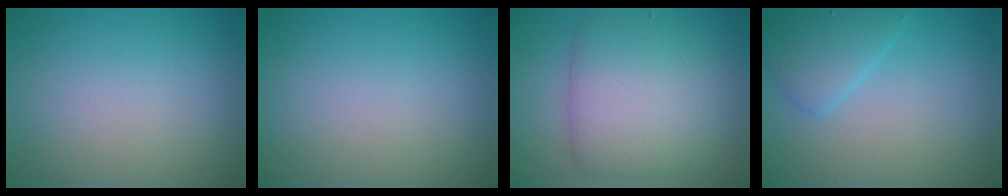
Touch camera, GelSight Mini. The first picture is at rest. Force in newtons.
{"total": 0.0}
{"total": 7.0, "press": 7.0, "slide": 0.1}
{"total": 2.8, "press": 2.8, "slide": 0.1}